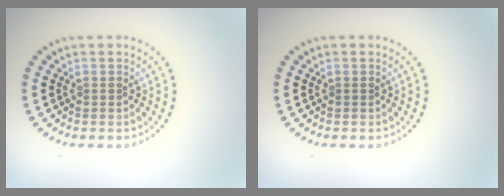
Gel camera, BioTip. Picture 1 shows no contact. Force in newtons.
{"total": 0.0}